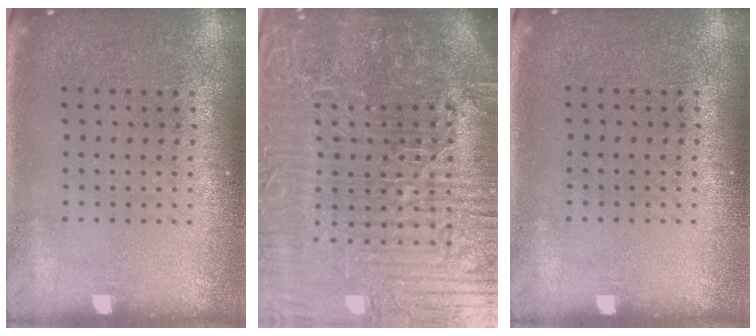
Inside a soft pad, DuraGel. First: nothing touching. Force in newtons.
{"total": 7.9, "press": 6.9, "slide": 3.7}
{"total": 0.0}